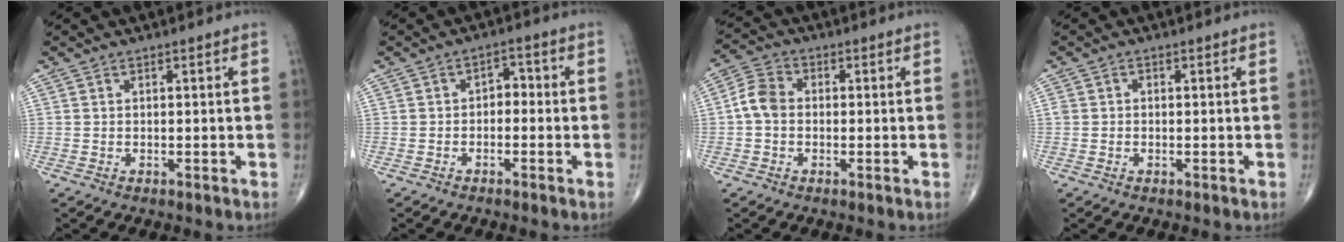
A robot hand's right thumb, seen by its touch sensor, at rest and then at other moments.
{"total": 3.0, "force": [-0.7, 2.1, 2.0], "torque": [-0.009, 0.019, -0.022]}
{"total": 5.3, "force": [-0.5, 4.0, 3.4], "torque": [-0.060, 0.016, -0.020]}
{"total": 1.1, "force": [-0.1, 1.0, 0.4], "torque": [-0.002, 0.006, -0.001]}